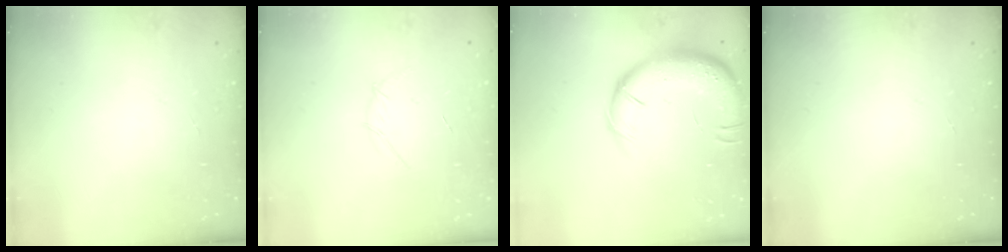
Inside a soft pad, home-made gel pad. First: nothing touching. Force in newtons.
{"total": 3.4, "press": 3.3, "slide": 0.9}
{"total": 16.8, "press": 16.3, "slide": 4.1}
{"total": 0.0}